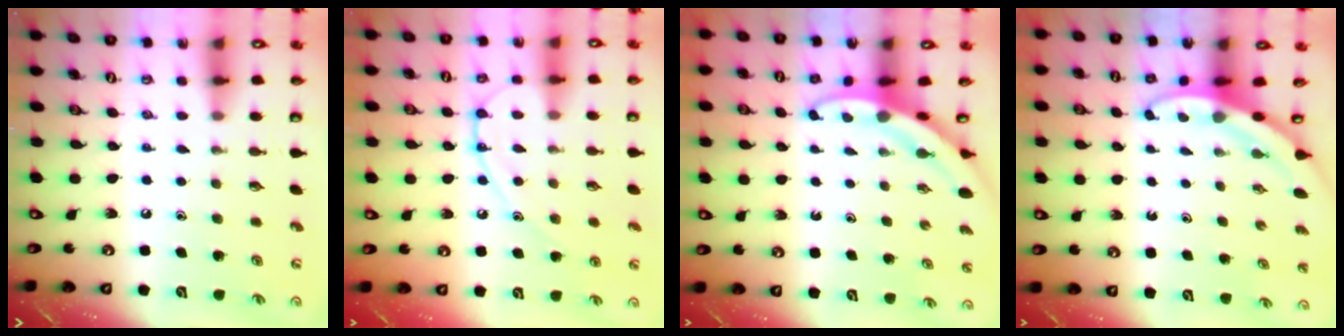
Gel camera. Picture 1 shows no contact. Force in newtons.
{"total": 10.2, "press": 10.2, "slide": 0.1}
{"total": 3.2, "press": 3.2, "slide": 0.3}
{"total": 3.5, "press": 3.5, "slide": 0.1}